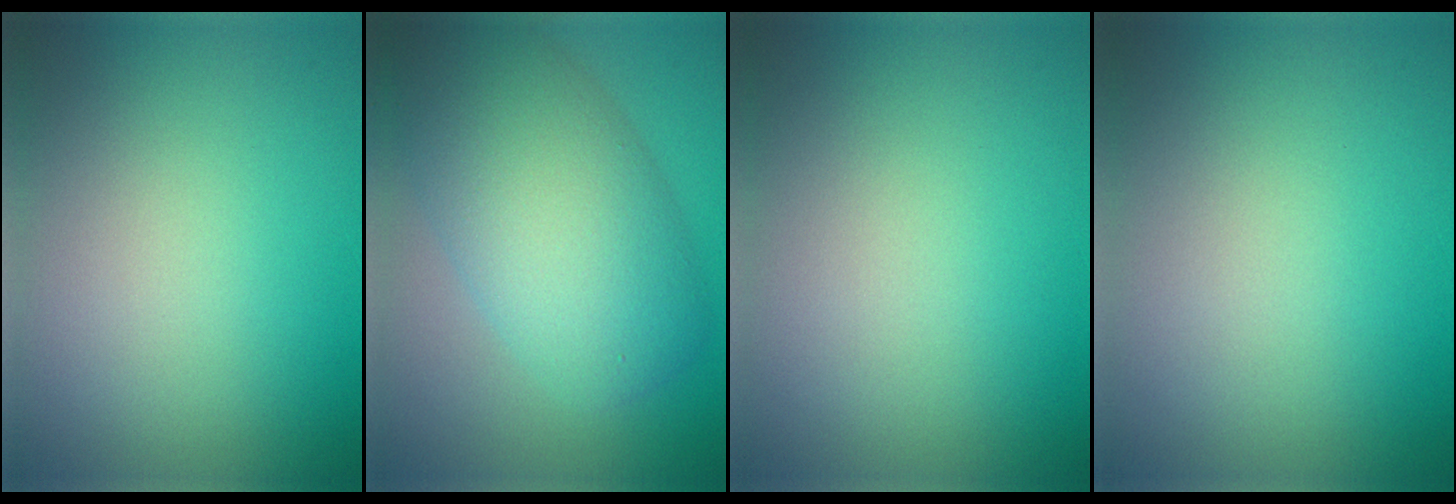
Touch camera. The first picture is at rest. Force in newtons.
{"total": 9.5, "press": 9.5, "slide": 0.1}
{"total": 0.0}
{"total": 0.0}